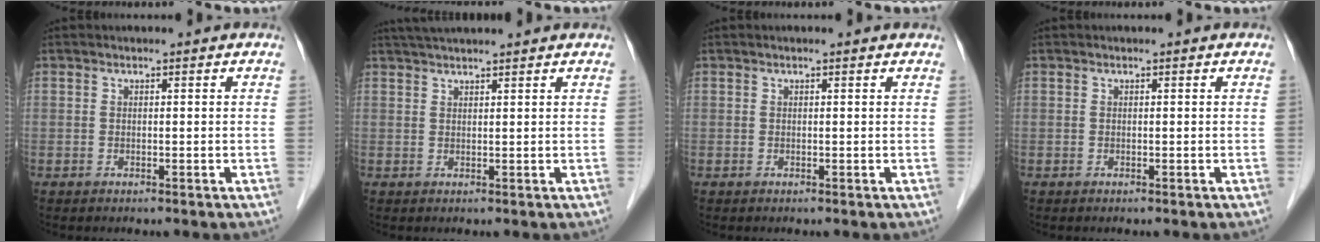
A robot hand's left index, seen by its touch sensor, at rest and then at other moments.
{"total": 6.6, "force": [5.9, 0.0, 3.0], "torque": [-0.046, 0.040, 0.090]}
{"total": 0.7, "force": [0.6, 0.0, 0.3], "torque": [-0.010, 0.009, 0.008]}
{"total": 0.0}